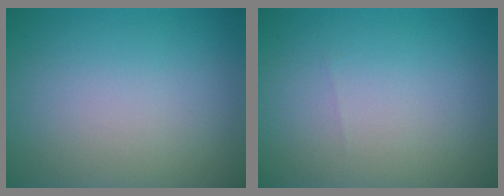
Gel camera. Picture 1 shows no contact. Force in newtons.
{"total": 0.0}